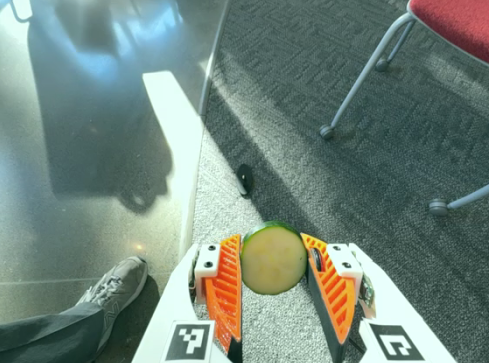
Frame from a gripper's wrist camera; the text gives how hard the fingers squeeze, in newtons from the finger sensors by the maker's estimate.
{"total": 8.3, "left": 8.5, "right": 8.2}